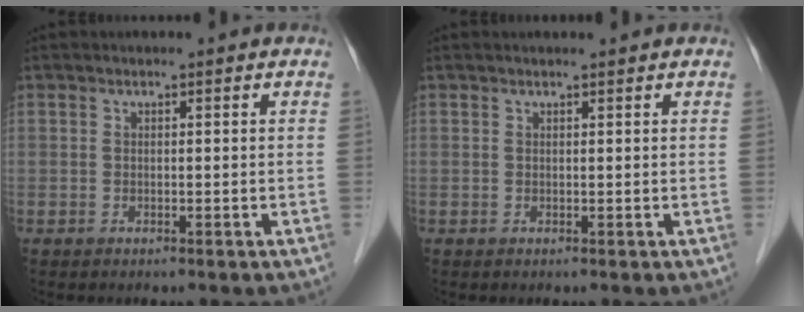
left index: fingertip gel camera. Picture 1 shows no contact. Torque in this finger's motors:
{"motor_torque": [0.27, -0.06, 0.00, -0.02]}